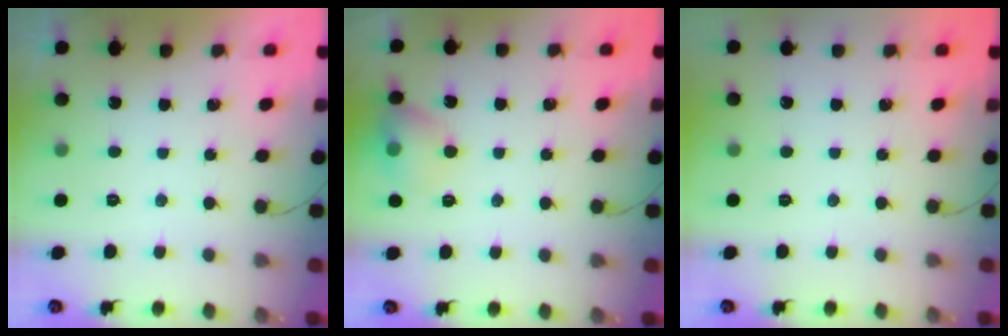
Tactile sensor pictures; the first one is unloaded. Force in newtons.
{"total": 8.7, "press": 8.5, "slide": 1.4}
{"total": 0.0}